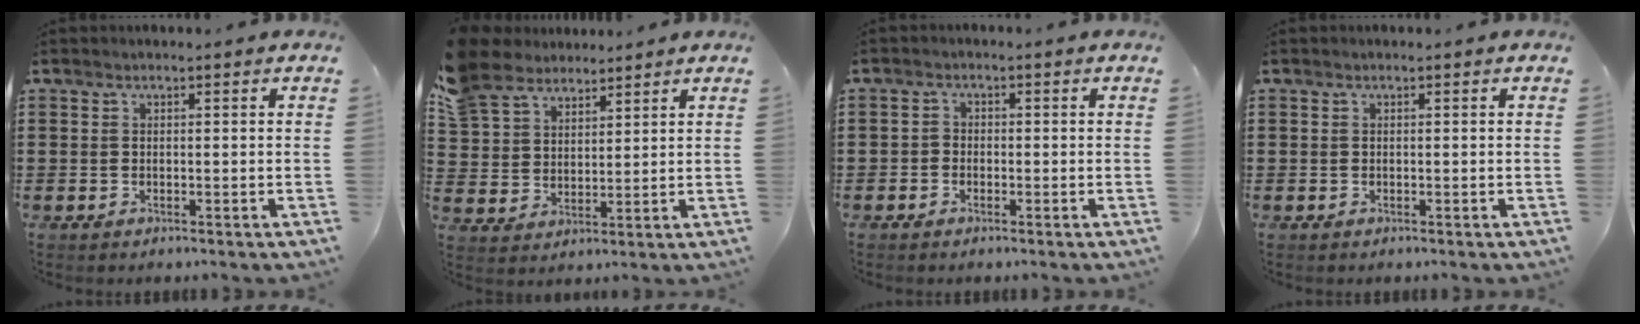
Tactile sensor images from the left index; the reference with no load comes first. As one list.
[{"total": 7.3, "force": [6.2, 3.6, 1.3], "torque": [-0.061, -0.010, 0.120]}, {"total": 1.1, "force": [-0.8, 0.8, 0.2], "torque": [-0.008, 0.003, -0.018]}, {"total": 0.0}]